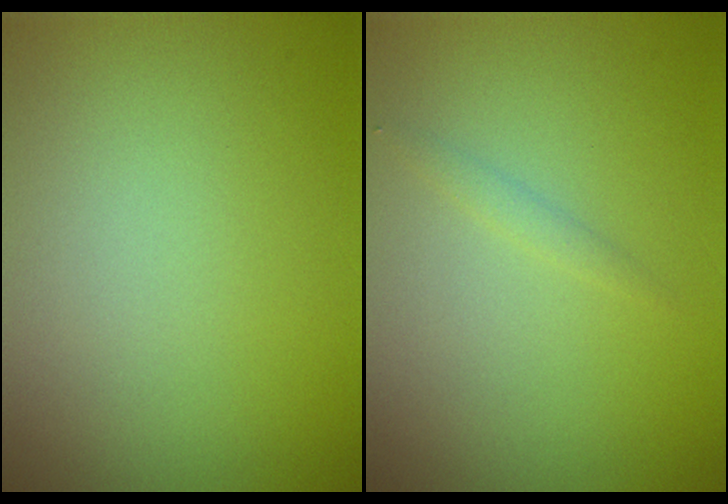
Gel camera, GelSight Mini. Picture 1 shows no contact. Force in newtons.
{"total": 0.8, "press": 0.8, "slide": 0.0}